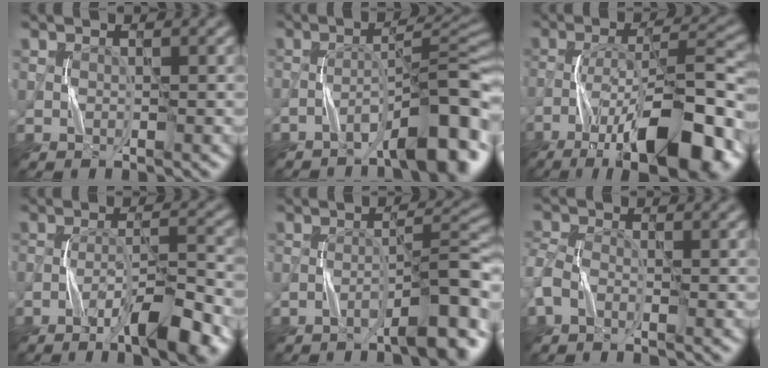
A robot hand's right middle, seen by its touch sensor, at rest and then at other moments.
{"total": 7.9, "force": [-4.8, 1.9, 5.9], "torque": [-0.084, 0.018, -0.080]}
{"total": 13.0, "force": [-7.7, 3.8, 9.8], "torque": [-0.161, 0.008, -0.124]}
{"total": 7.1, "force": [-4.5, 1.5, 5.2], "torque": [-0.084, 0.006, -0.072]}
{"total": 6.4, "force": [-4.1, 1.2, 4.8], "torque": [-0.061, 0.018, -0.063]}
{"total": 2.6, "force": [-1.4, 1.7, 1.5], "torque": [-0.039, -0.002, -0.038]}